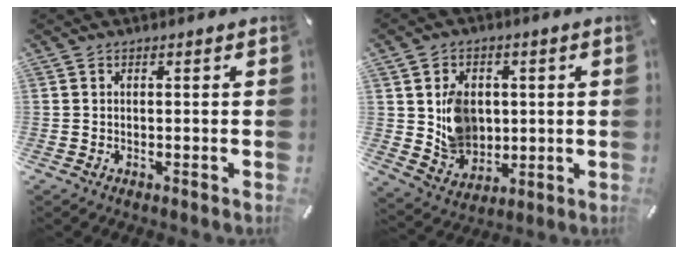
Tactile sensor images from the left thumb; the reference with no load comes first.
{"total": 9.9, "force": [1.7, 8.7, 4.3], "torque": [-0.074, 0.001, 0.041]}